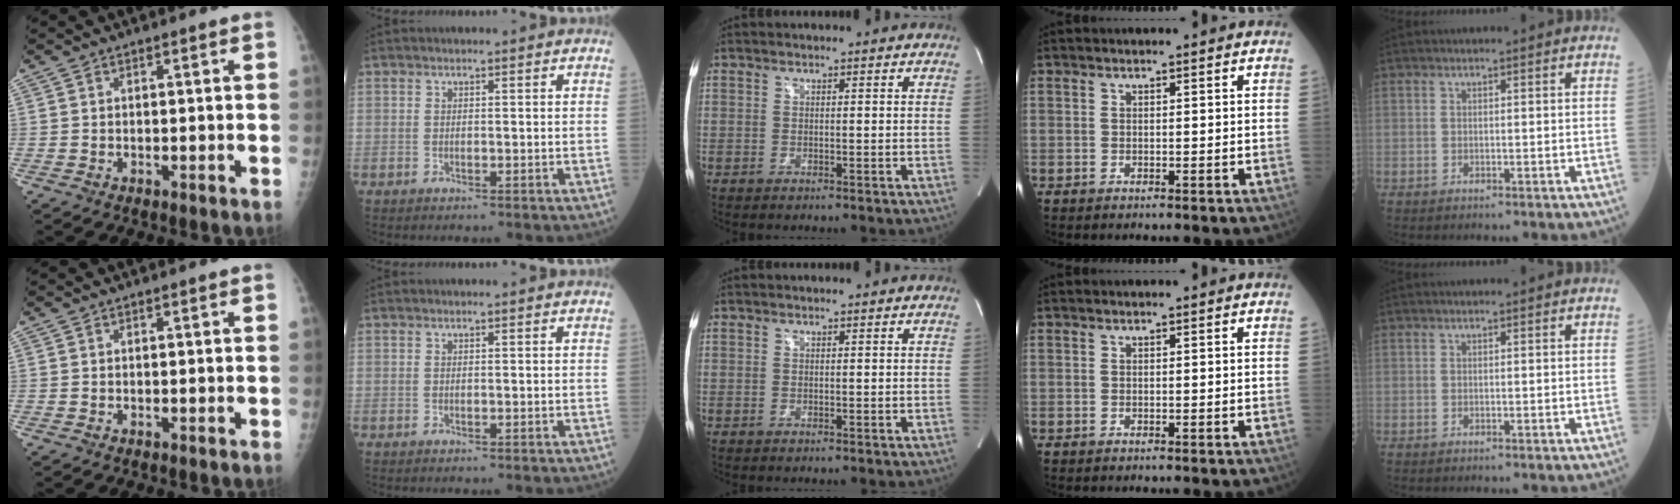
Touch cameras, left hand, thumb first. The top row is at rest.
{}